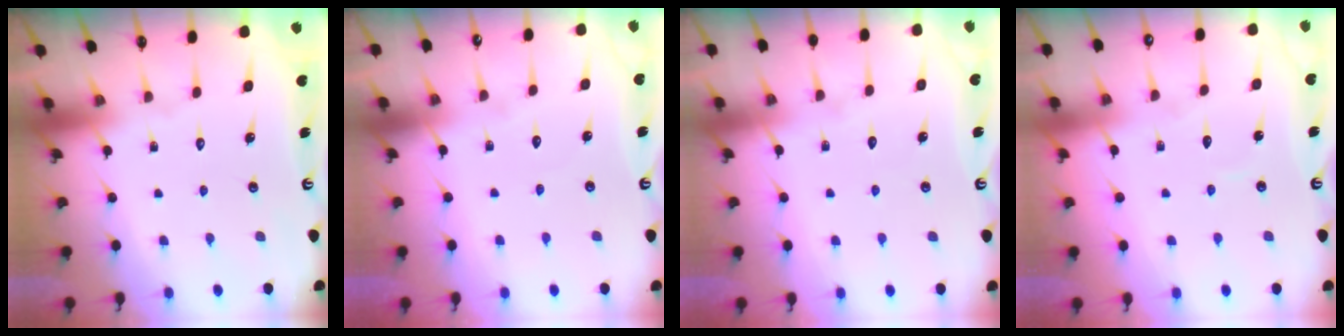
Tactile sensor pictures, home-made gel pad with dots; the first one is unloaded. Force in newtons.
{"total": 3.4, "press": 3.4, "slide": 0.3}
{"total": 4.3, "press": 4.3, "slide": 0.4}
{"total": 3.7, "press": 3.7, "slide": 0.4}